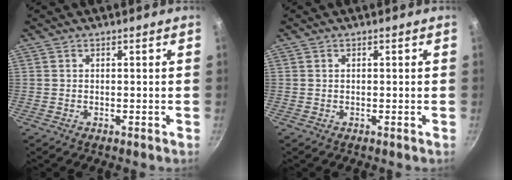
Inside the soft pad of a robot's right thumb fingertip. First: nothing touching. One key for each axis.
{"total": 0.0}